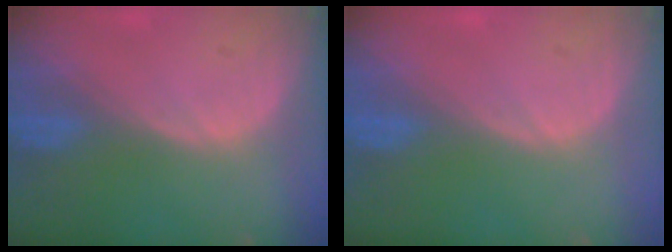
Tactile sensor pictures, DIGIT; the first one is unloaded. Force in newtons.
{"total": 0.0}